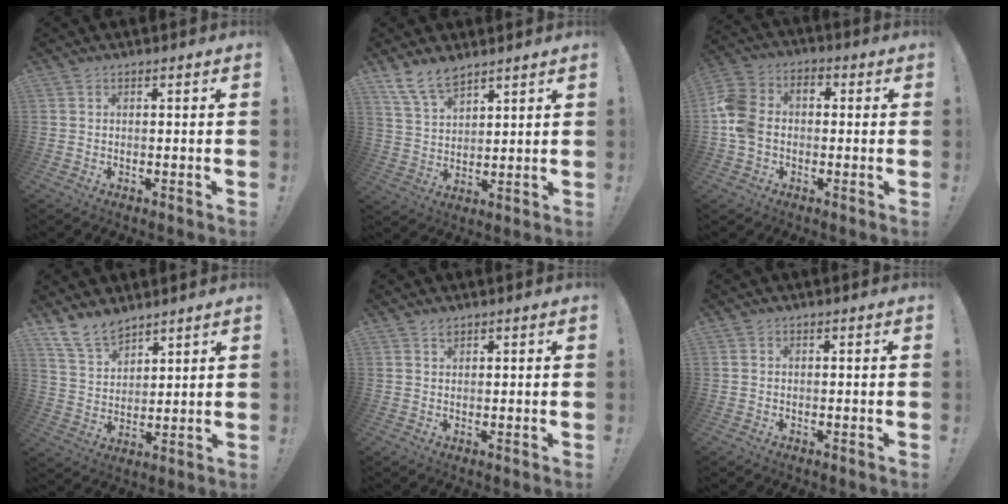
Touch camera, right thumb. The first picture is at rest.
{"total": 9.0, "force": [7.2, 3.9, 3.8], "torque": [-0.071, -0.039, 0.140]}
{"total": 10.5, "force": [-2.2, 8.2, 6.2], "torque": [-0.126, 0.027, -0.039]}
{"total": 10.3, "force": [8.6, 4.8, 3.2], "torque": [-0.061, -0.057, 0.169]}
{"total": 1.6, "force": [1.5, 0.7, 0.4], "torque": [0.008, -0.008, 0.024]}
{"total": 0.5, "force": [0.1, 0.5, 0.2], "torque": [-0.005, 0.003, 0.003]}